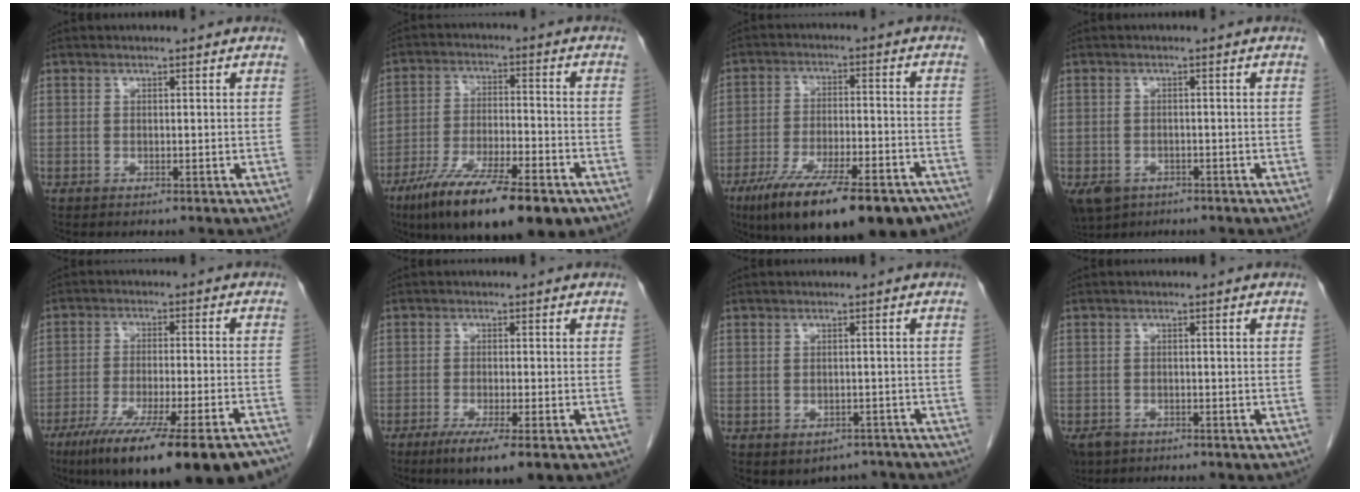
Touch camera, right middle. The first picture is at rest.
{"total": 17.2, "force": [-11.4, 3.3, 12.4], "torque": [-0.190, -0.030, -0.191]}
{"total": 21.6, "force": [-16.2, 4.6, 13.5], "torque": [-0.174, -0.011, -0.244]}
{"total": 6.1, "force": [-3.8, 4.2, 2.2], "torque": [-0.042, -0.003, -0.057]}
{"total": 22.8, "force": [-17.7, 1.8, 14.3], "torque": [-0.170, -0.036, -0.258]}
{"total": 5.9, "force": [-3.6, -0.2, 4.7], "torque": [-0.079, -0.018, -0.060]}
{"total": 4.8, "force": [-3.9, 2.8, 0.6], "torque": [0.007, 0.014, -0.046]}
{"total": 4.0, "force": [-2.8, 2.5, 1.4], "torque": [-0.028, -0.002, -0.044]}